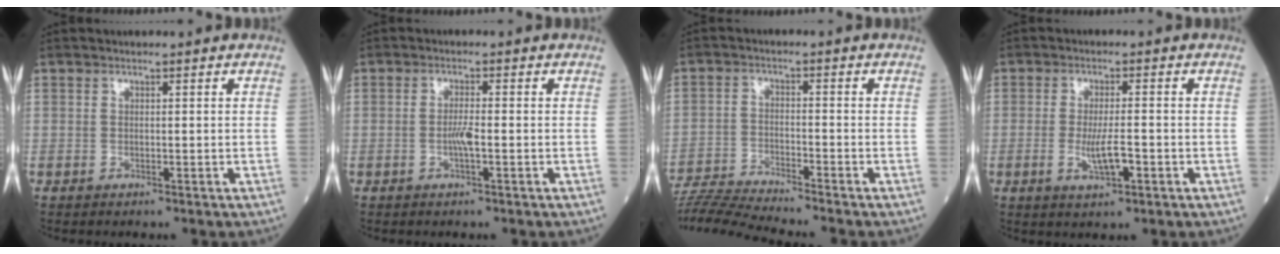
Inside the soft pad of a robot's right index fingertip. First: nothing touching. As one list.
[{"total": 2.4, "force": [-0.6, 0.1, 2.3], "torque": [-0.046, -0.001, -0.013]}, {"total": 9.4, "force": [-8.9, -2.2, 2.4], "torque": [-0.040, -0.015, -0.162]}, {"total": 4.7, "force": [-1.3, 0.8, 4.4], "torque": [-0.086, -0.005, -0.020]}]